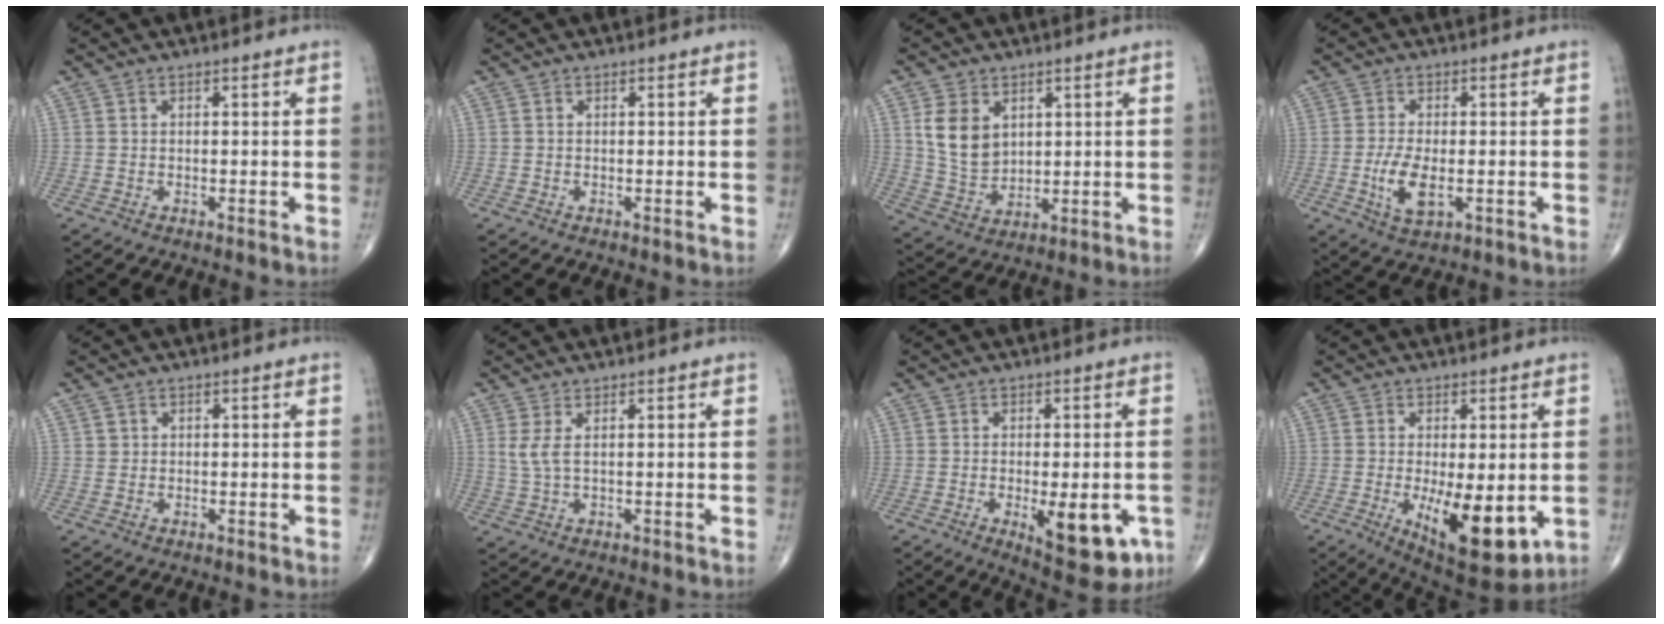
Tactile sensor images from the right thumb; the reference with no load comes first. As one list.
[{"total": 0.0}, {"total": 8.7, "force": [2.9, 6.1, 5.4], "torque": [-0.084, -0.015, 0.071]}, {"total": 6.3, "force": [-1.5, 2.8, 5.4], "torque": [-0.109, -0.008, -0.024]}, {"total": 0.9, "force": [0.3, 0.9, 0.1], "torque": [0.008, 0.001, 0.003]}, {"total": 2.7, "force": [0.9, 0.7, 2.5], "torque": [-0.069, 0.002, 0.026]}, {"total": 11.9, "force": [-3.9, 4.7, 10.2], "torque": [-0.115, -0.009, -0.041]}, {"total": 13.5, "force": [-2.9, 5.2, 12.1], "torque": [-0.174, -0.028, -0.026]}]